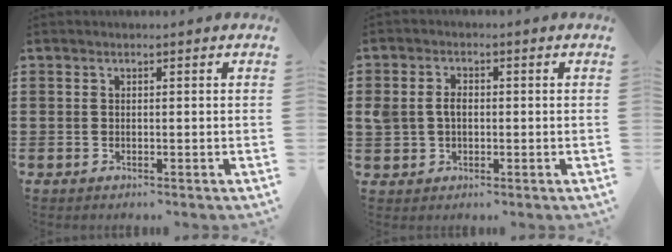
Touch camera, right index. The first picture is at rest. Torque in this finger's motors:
{"motor_torque": [0.11, 0.00, 0.12, 0.10]}